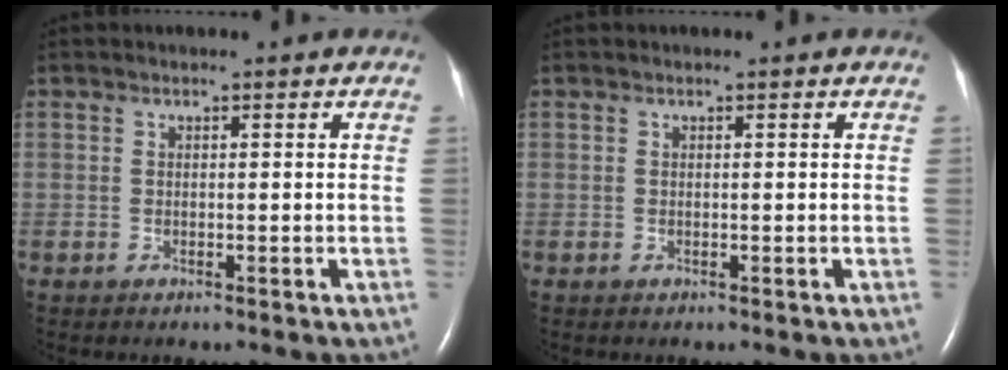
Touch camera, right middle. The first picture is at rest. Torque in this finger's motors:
{"motor_torque": [0.00, 0.00, 0.00, 0.00]}